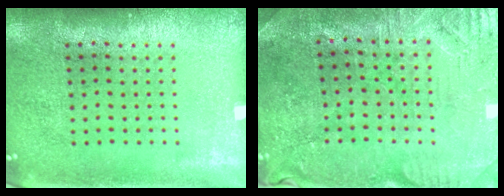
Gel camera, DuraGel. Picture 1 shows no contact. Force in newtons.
{"total": 0.9, "press": 0.8, "slide": 0.4}